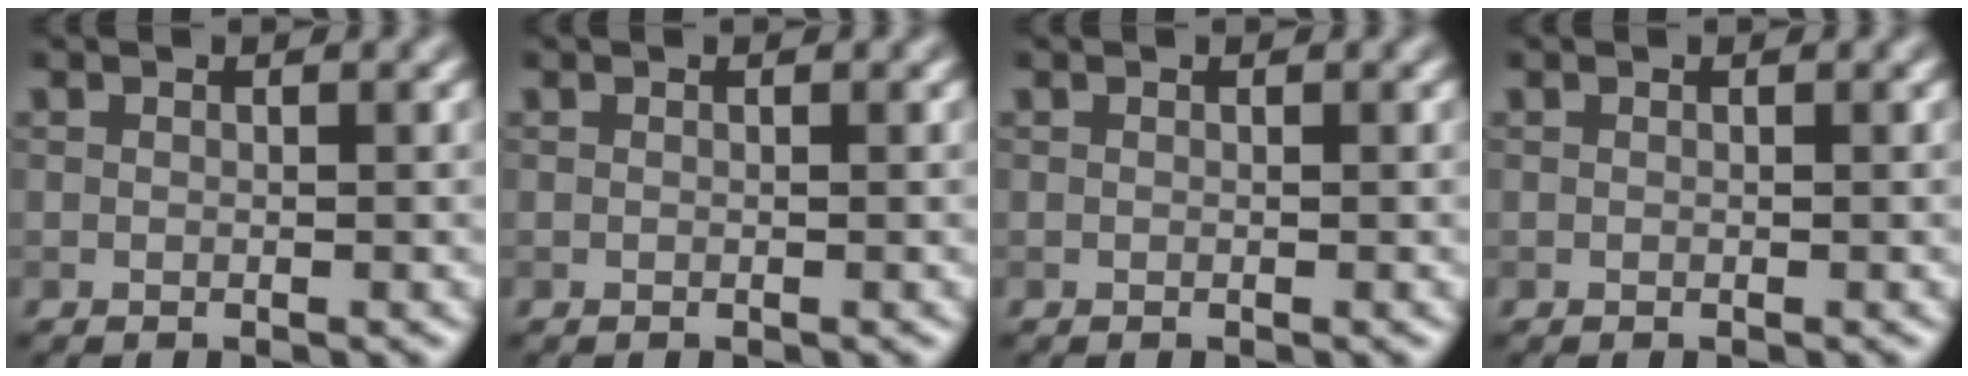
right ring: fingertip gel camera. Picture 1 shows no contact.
{"total": 0.0}
{"total": 0.0}
{"total": 0.0}